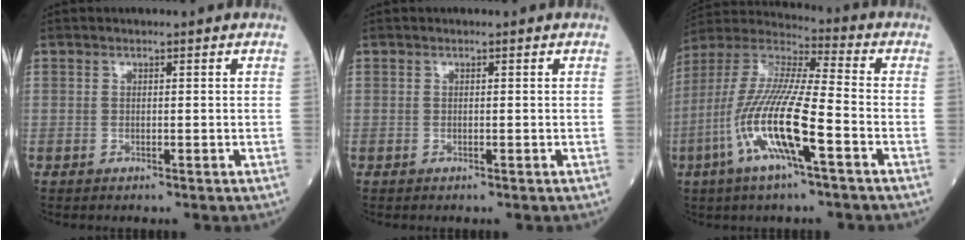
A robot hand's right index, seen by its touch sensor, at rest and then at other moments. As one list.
[{"total": 0.0}, {"total": 16.2, "force": [-5.8, 1.6, 15.0], "torque": [-0.320, -0.012, -0.116]}]